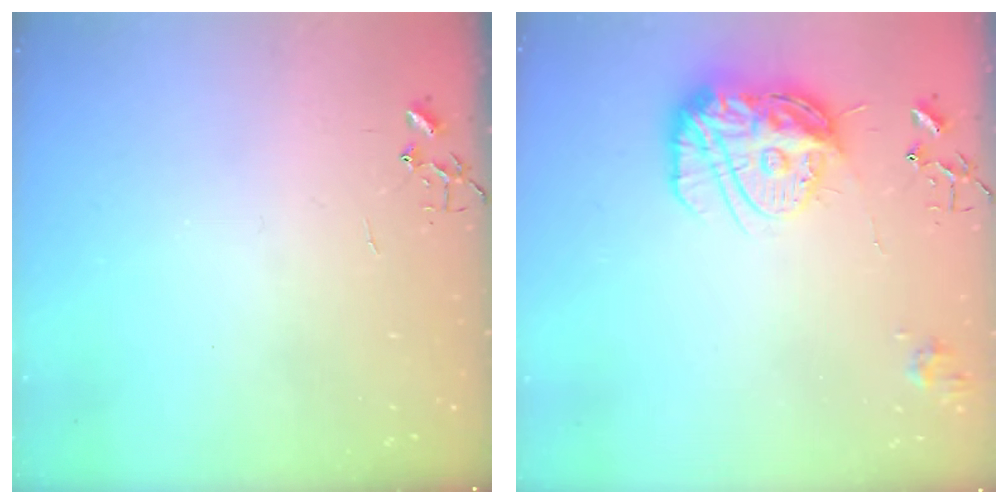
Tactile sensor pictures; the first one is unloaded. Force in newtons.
{"total": 15.4, "press": 15.3, "slide": 1.4}